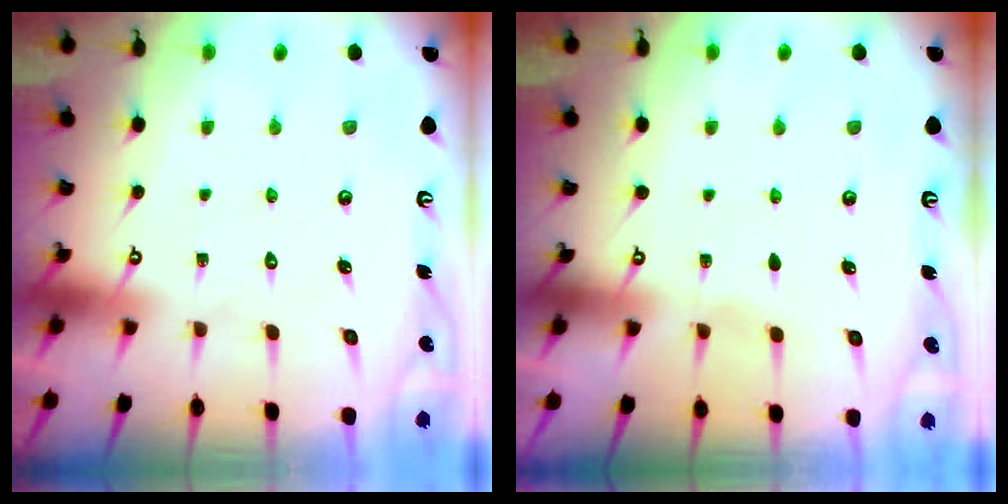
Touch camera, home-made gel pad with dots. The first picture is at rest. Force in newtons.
{"total": 1.4, "press": 1.3, "slide": 0.4}